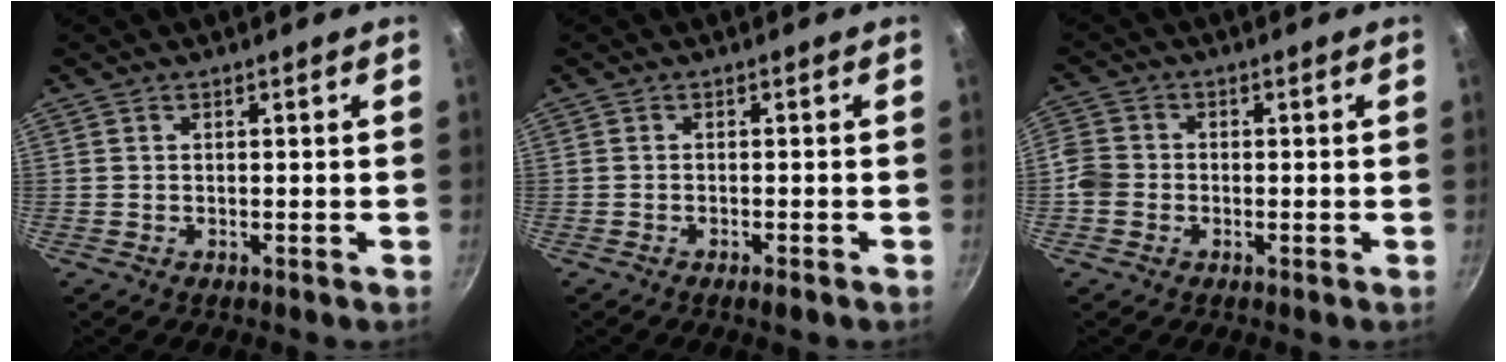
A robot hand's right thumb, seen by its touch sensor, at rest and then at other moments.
{"total": 1.5, "force": [-1.0, 0.2, 1.1], "torque": [-0.031, 0.005, -0.017]}
{"total": 4.0, "force": [-1.4, 3.5, 1.6], "torque": [-0.025, 0.016, -0.036]}